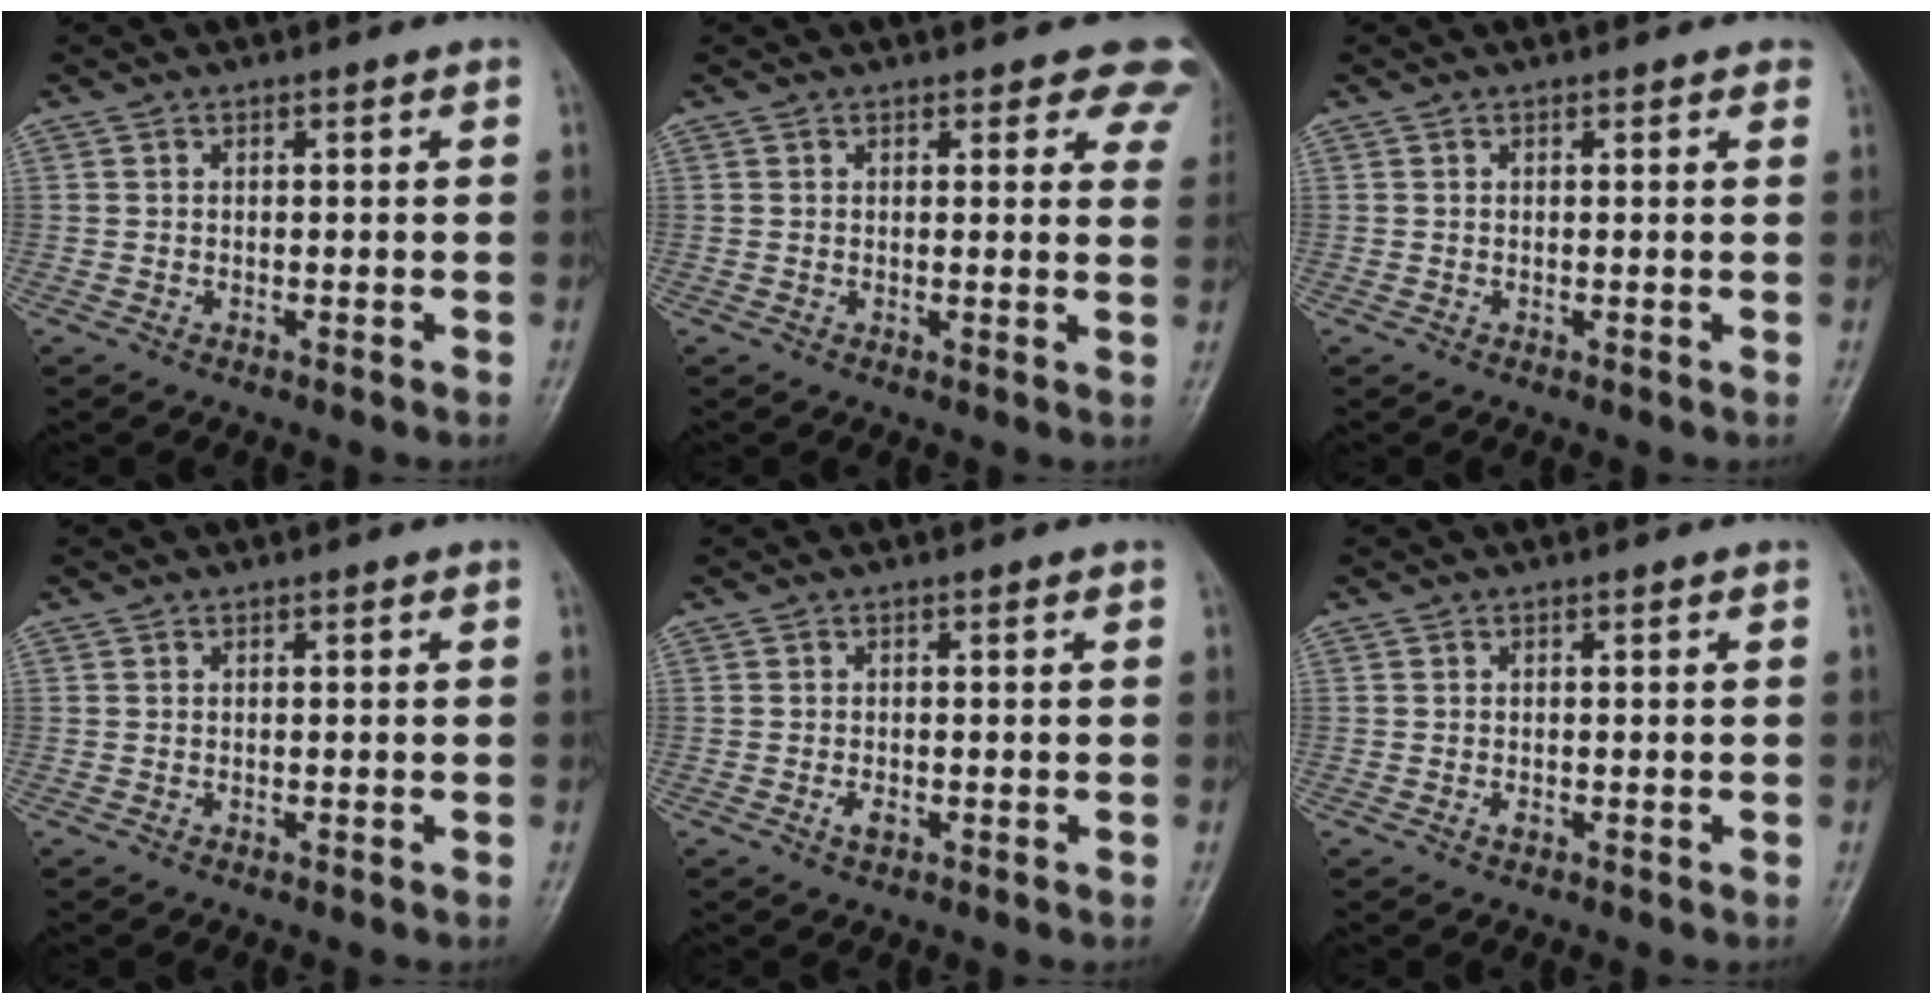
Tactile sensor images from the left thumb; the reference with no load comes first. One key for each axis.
{"total": 8.3, "fx": 6.5, "fy": 3.5, "fz": 3.6, "tx": 0.006, "ty": -0.024, "tz": 0.052}
{"total": 1.1, "fx": 0.7, "fy": 0.6, "fz": 0.6, "tx": 0.002, "ty": -0.002, "tz": 0.002}
{"total": 0.0}
{"total": 1.7, "fx": -0.6, "fy": 1.0, "fz": 1.3, "tx": -0.019, "ty": -0.001, "tz": -0.011}
{"total": 0.9, "fx": -0.3, "fy": 0.6, "fz": 0.6, "tx": -0.007, "ty": -0.001, "tz": -0.006}